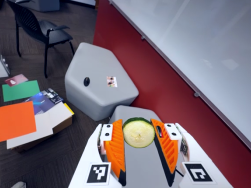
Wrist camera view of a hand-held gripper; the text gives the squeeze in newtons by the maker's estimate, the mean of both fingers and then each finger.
{"total": 9.5, "left": 9.6, "right": 9.4}